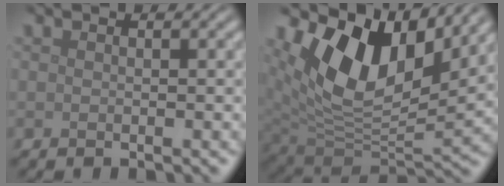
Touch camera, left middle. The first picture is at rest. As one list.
[{"total": 11.5, "force": [5.1, 6.7, 7.9], "torque": [-0.150, -0.008, 0.094]}]